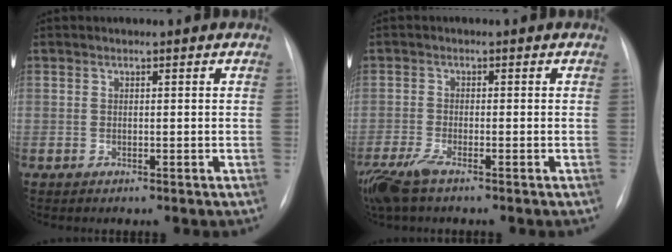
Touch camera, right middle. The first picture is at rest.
{"total": 6.2, "force": [-4.4, 1.3, 4.2], "torque": [-0.093, -0.018, -0.084]}